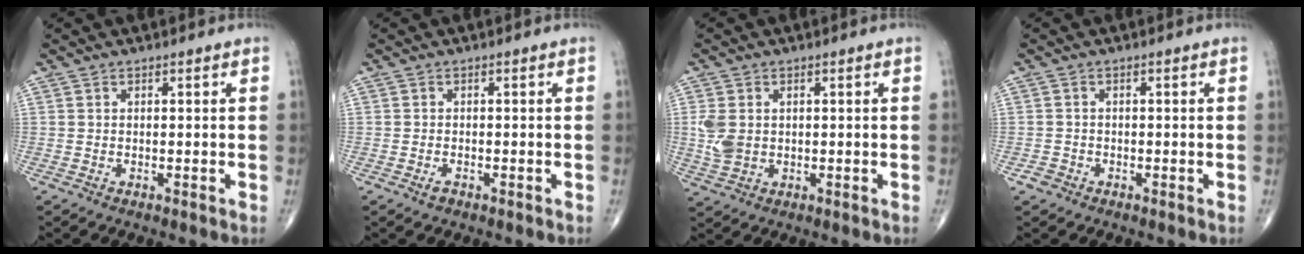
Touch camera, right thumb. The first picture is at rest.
{"total": 1.2, "force": [-0.8, 0.7, 0.7], "torque": [-0.014, 0.001, -0.013]}
{"total": 5.0, "force": [0.5, 3.5, 3.5], "torque": [-0.081, 0.001, 0.016]}
{"total": 1.6, "force": [-0.9, 1.3, 0.1], "torque": [0.001, 0.005, -0.021]}